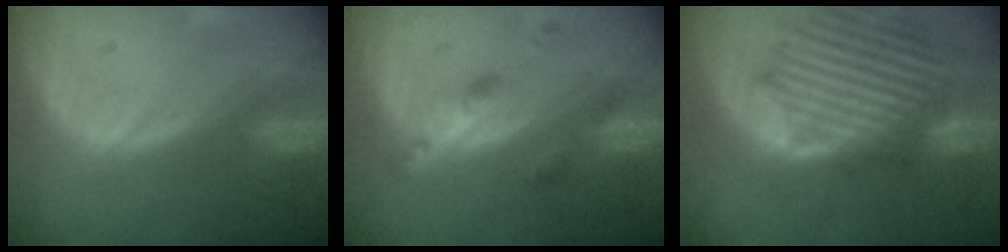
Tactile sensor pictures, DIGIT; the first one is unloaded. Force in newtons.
{"total": 4.7, "press": 4.2, "slide": 2.0}
{"total": 12.2, "press": 11.4, "slide": 4.3}